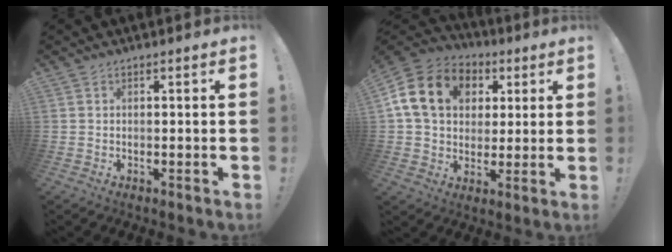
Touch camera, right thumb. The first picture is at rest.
{"total": 18.0, "force": [5.2, 13.7, 10.5], "torque": [-0.163, -0.001, 0.101]}